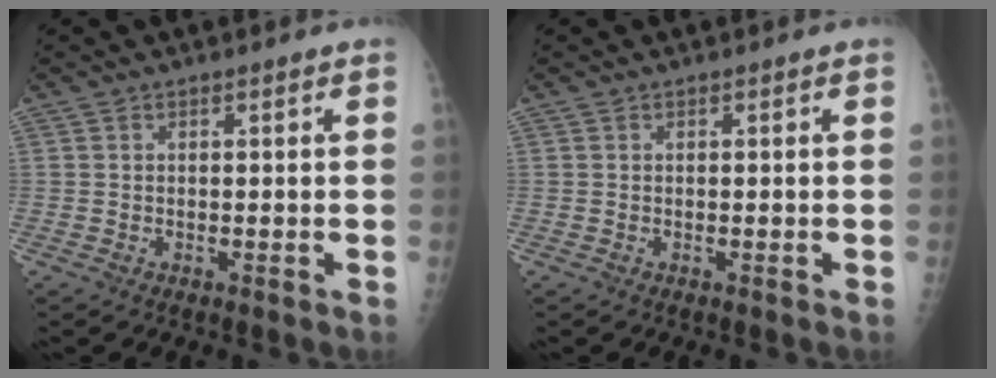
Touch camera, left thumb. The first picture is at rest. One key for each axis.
{"total": 0.0}